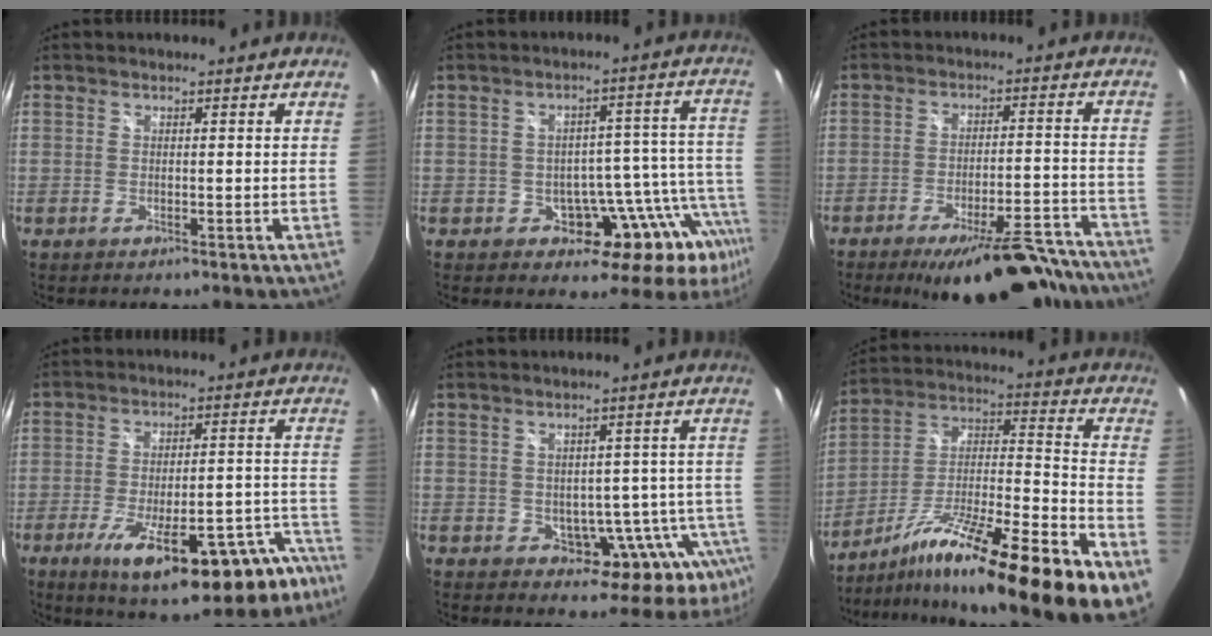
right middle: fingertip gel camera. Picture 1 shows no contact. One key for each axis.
{"total": 14.5, "fx": -8.0, "fy": 7.9, "fz": 9.1, "tx": -0.098, "ty": 0.005, "tz": -0.105}
{"total": 18.5, "fx": -15.4, "fy": 5.2, "fz": 8.8, "tx": -0.129, "ty": 0.000, "tz": -0.197}
{"total": 22.8, "fx": -15.8, "fy": 6.4, "fz": 15.2, "tx": -0.207, "ty": -0.018, "tz": -0.214}
{"total": 11.3, "fx": -4.7, "fy": 8.1, "fz": 6.3, "tx": -0.074, "ty": 0.013, "tz": -0.045}
{"total": 27.7, "fx": -15.4, "fy": 5.0, "fz": 22.5, "tx": -0.329, "ty": -0.017, "tz": -0.250}